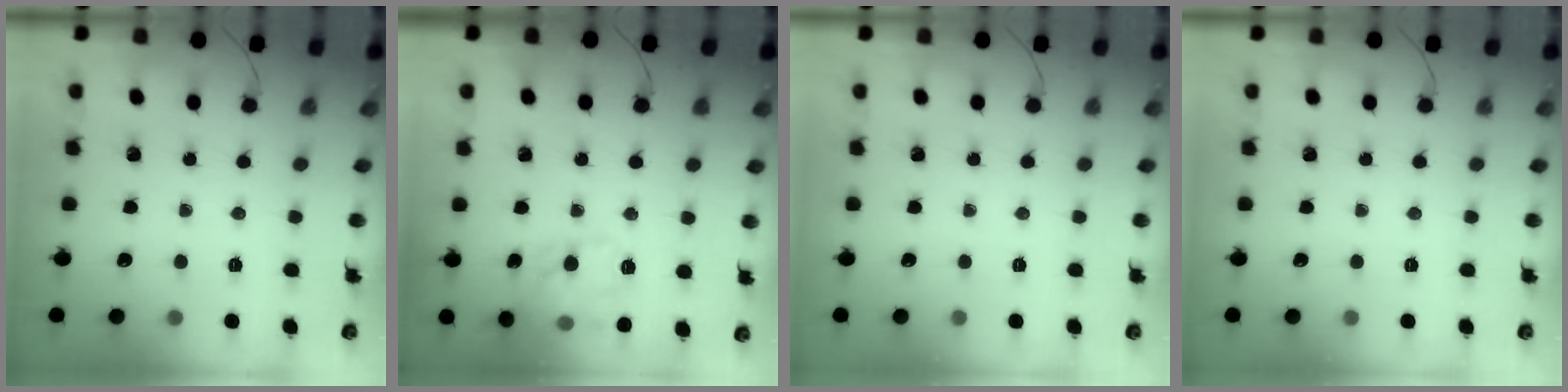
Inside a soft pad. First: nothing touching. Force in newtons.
{"total": 13.9, "press": 13.8, "slide": 1.0}
{"total": 0.0}
{"total": 0.0}